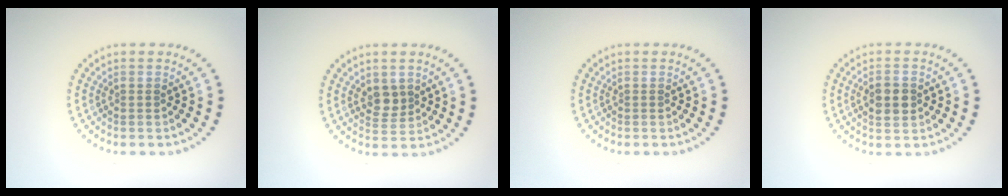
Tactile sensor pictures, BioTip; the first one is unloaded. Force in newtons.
{"total": 2.0, "press": 1.8, "slide": 0.9}
{"total": 0.0}
{"total": 2.8, "press": 2.8, "slide": 0.1}